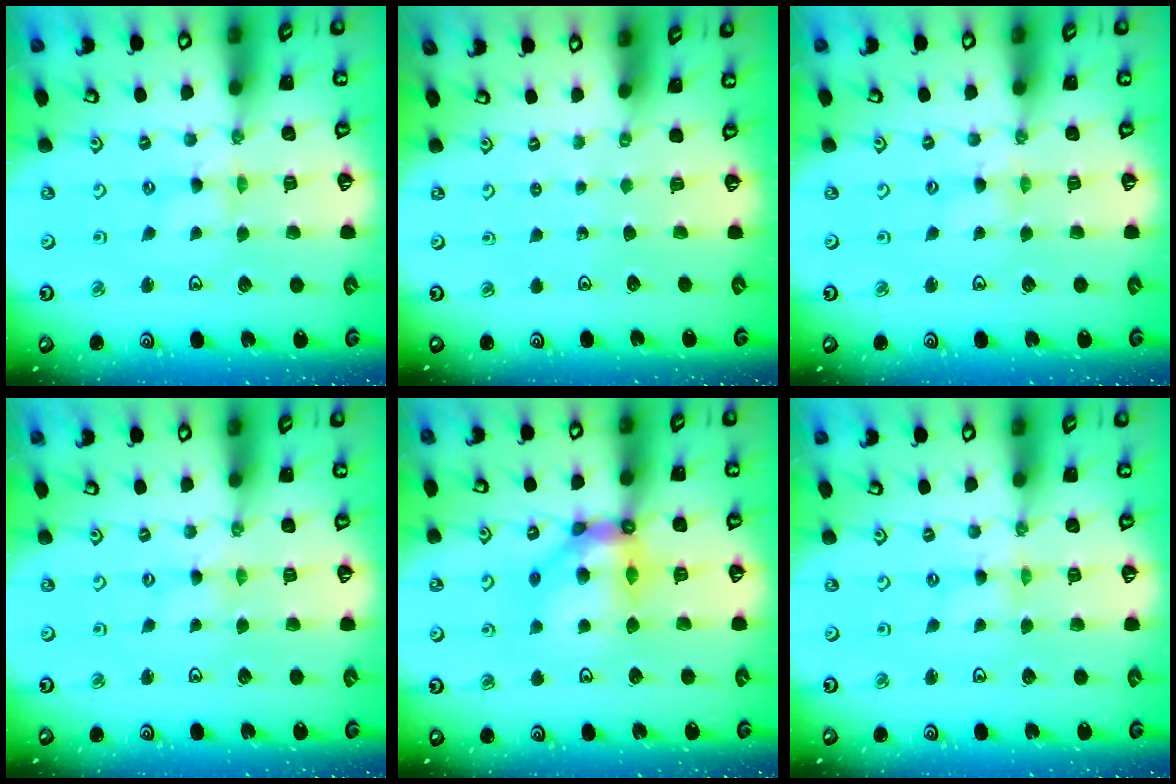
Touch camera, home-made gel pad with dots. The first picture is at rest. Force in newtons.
{"total": 0.0}
{"total": 2.7, "press": 2.7, "slide": 0.4}
{"total": 0.7, "press": 0.6, "slide": 0.1}
{"total": 11.2, "press": 11.0, "slide": 2.1}
{"total": 0.0}